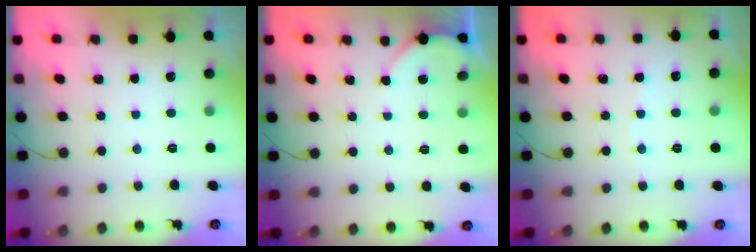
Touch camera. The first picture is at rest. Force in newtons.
{"total": 2.1, "press": 2.1, "slide": 0.2}
{"total": 3.6, "press": 3.6, "slide": 0.5}